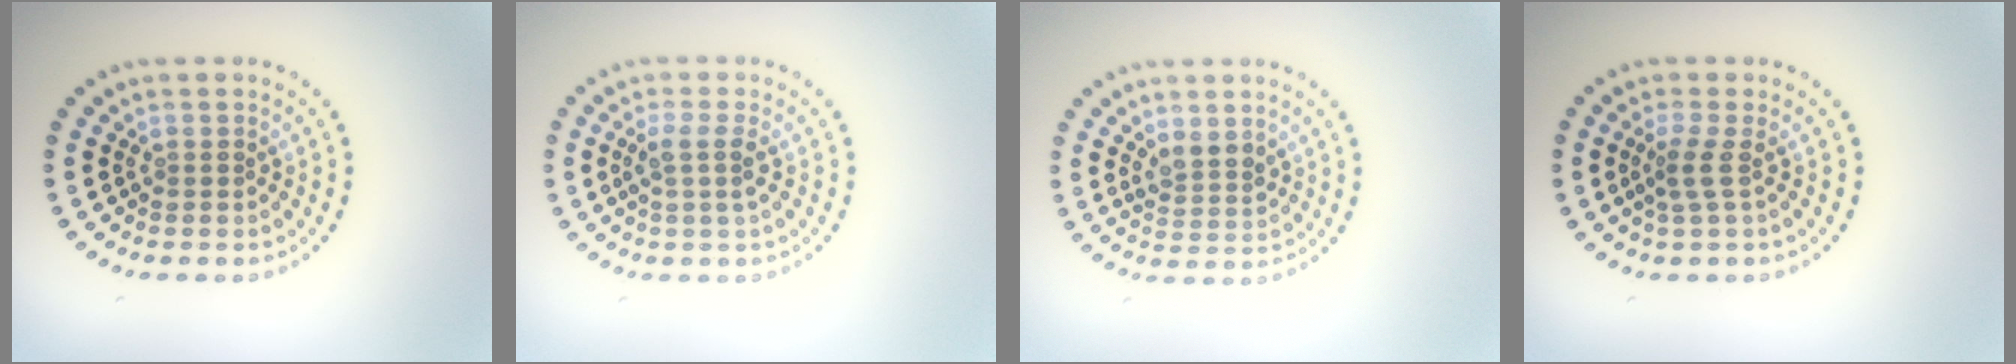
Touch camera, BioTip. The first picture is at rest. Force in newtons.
{"total": 1.9, "press": 1.5, "slide": 1.0}
{"total": 2.2, "press": 2.1, "slide": 0.8}
{"total": 1.9, "press": 1.3, "slide": 1.4}